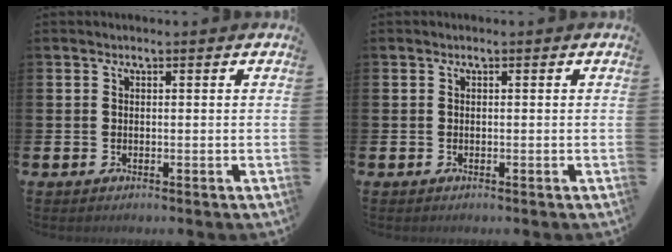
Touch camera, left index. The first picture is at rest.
{"total": 0.0}